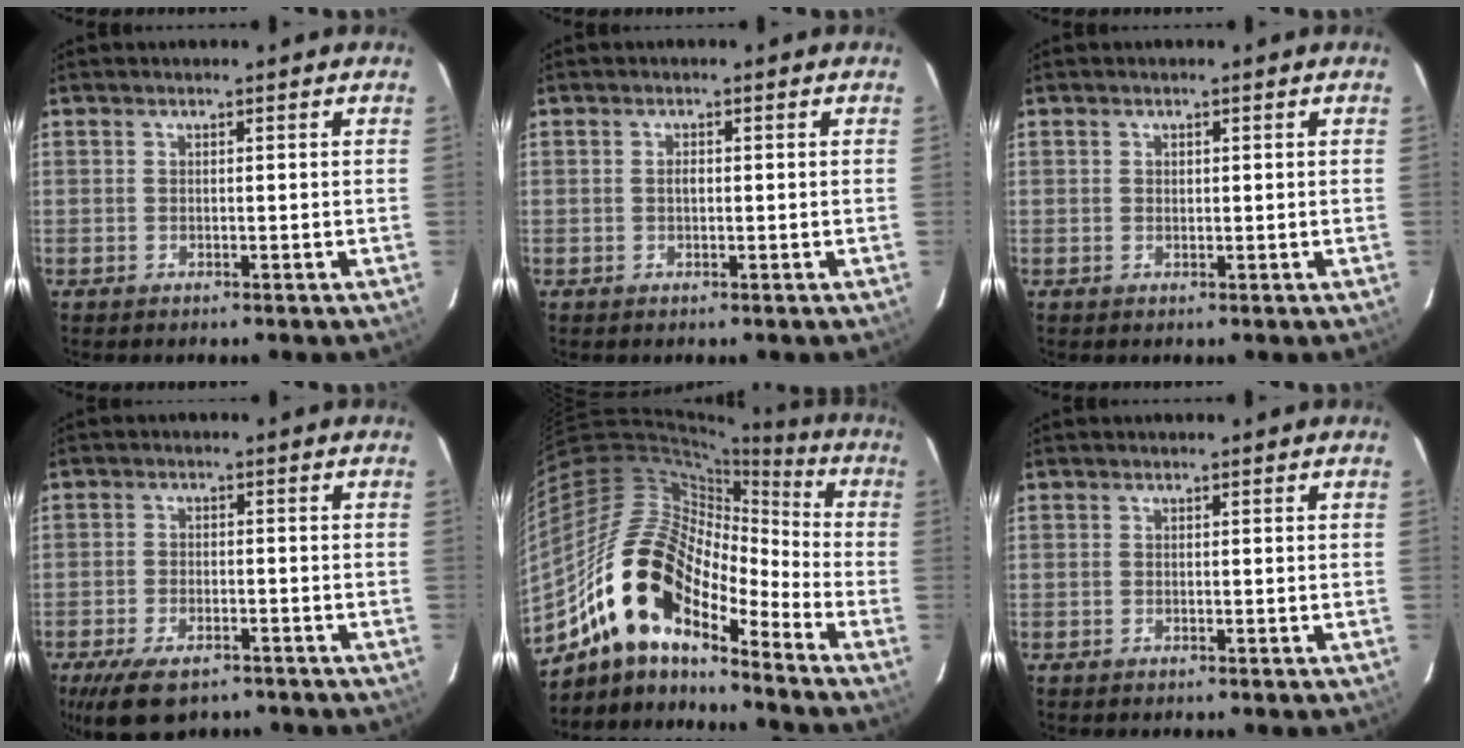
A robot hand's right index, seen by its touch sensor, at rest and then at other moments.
{"total": 1.0, "force": [-0.1, 0.6, 0.8], "torque": [-0.014, 0.004, -0.002]}
{"total": 0.7, "force": [0.2, 0.6, 0.2], "torque": [-0.002, 0.003, 0.003]}
{"total": 10.0, "force": [-6.8, 4.6, 5.6], "torque": [-0.131, -0.018, -0.111]}
{"total": 18.4, "force": [-12.5, 7.3, 11.5], "torque": [-0.204, -0.005, -0.247]}
{"total": 0.0}